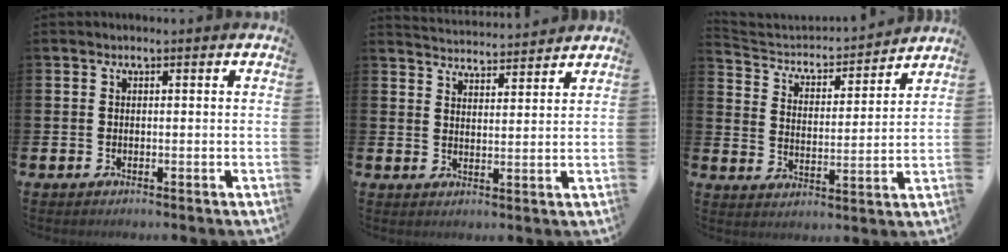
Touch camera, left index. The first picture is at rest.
{"total": 4.1, "force": [4.1, 0.0, -0.4], "torque": [0.002, -0.033, 0.072]}
{"total": 3.9, "force": [3.7, 1.4, 0.4], "torque": [-0.033, -0.039, 0.054]}